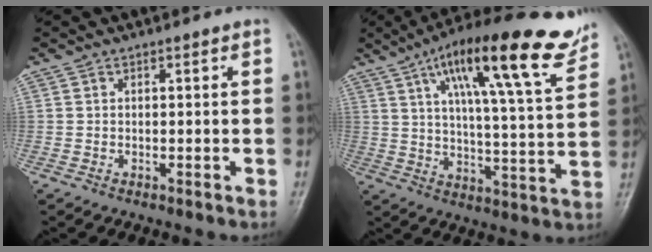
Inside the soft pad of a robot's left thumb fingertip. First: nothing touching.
{"total": 22.1, "force": [13.2, 4.5, 17.2], "torque": [-0.241, -0.034, 0.202]}